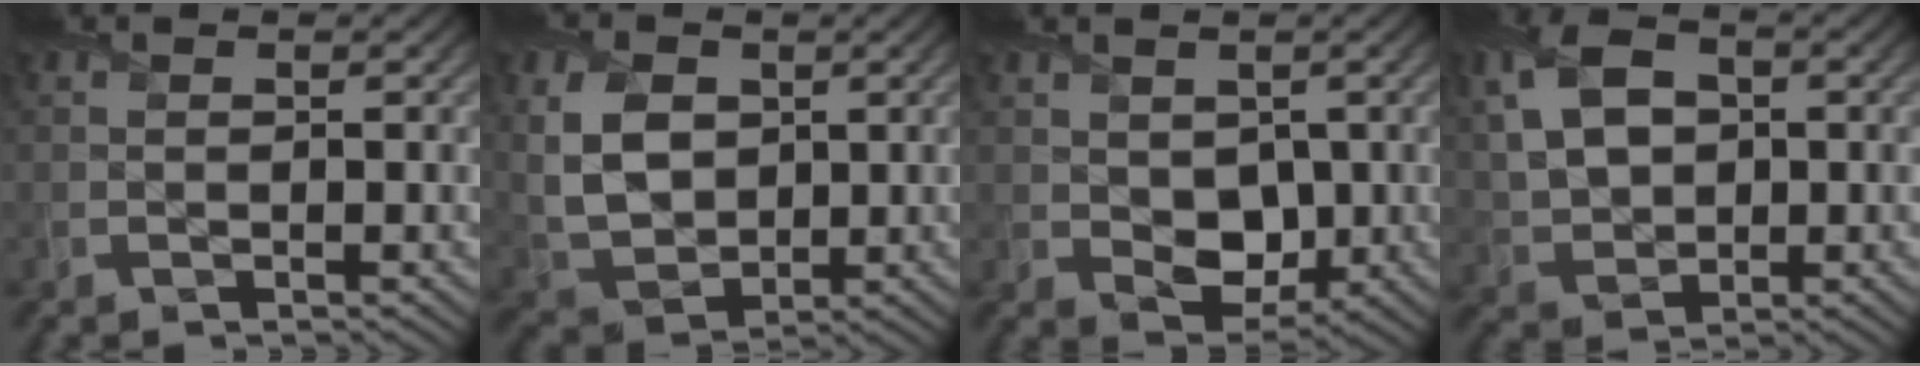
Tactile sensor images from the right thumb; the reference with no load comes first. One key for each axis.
{"total": 9.0, "fx": 2.0, "fy": 6.5, "fz": 5.8, "tx": -0.169, "ty": 0.003, "tz": 0.043}
{"total": 4.8, "fx": 0.5, "fy": 3.6, "fz": 3.2, "tx": -0.075, "ty": -0.016, "tz": 0.016}
{"total": 9.1, "fx": 1.8, "fy": 6.2, "fz": 6.4, "tx": -0.162, "ty": 0.012, "tz": 0.027}